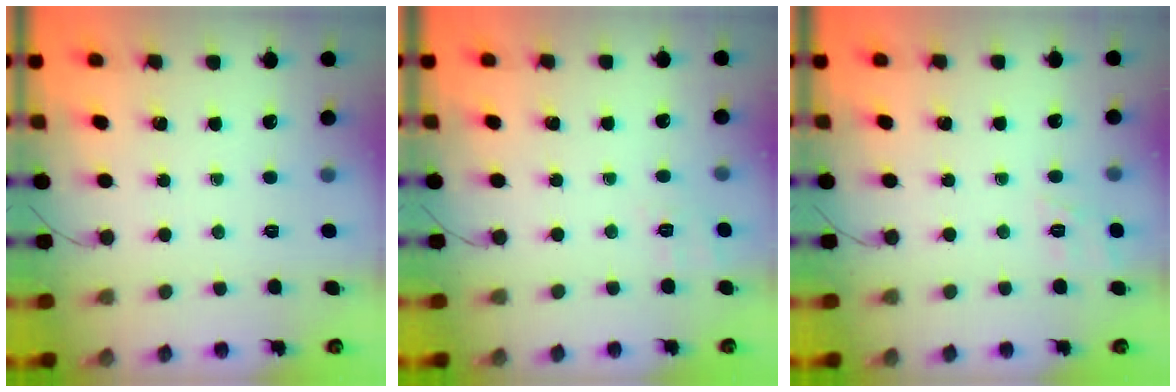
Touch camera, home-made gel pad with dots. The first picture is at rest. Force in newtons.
{"total": 2.5, "press": 1.1, "slide": 2.2}
{"total": 3.2, "press": 2.6, "slide": 1.8}